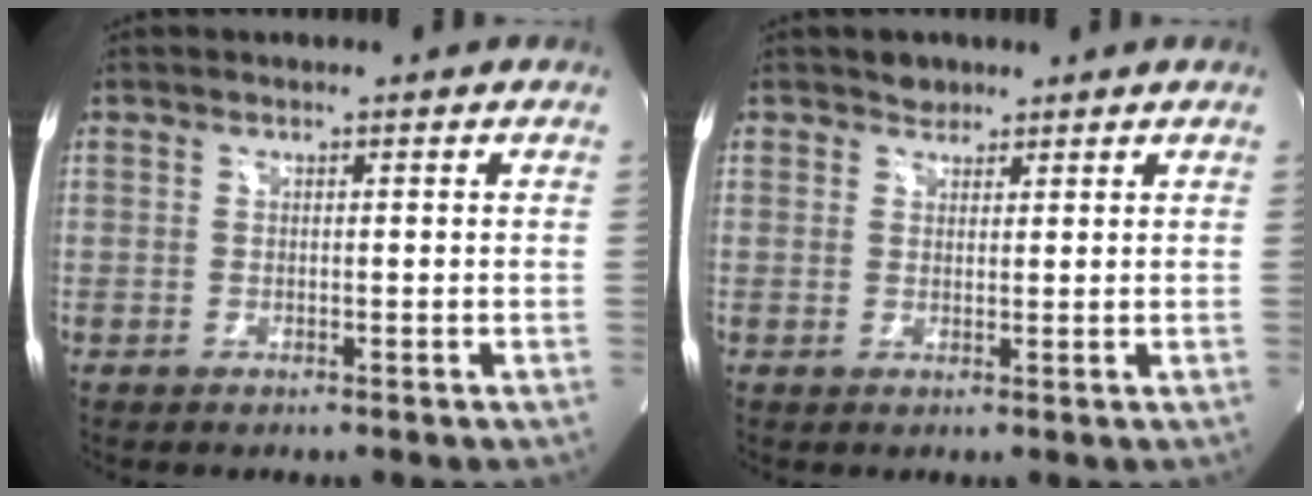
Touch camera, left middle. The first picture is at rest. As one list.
[{"total": 1.8, "force": [1.4, 1.2, 0.0], "torque": [0.004, 0.002, 0.019]}]